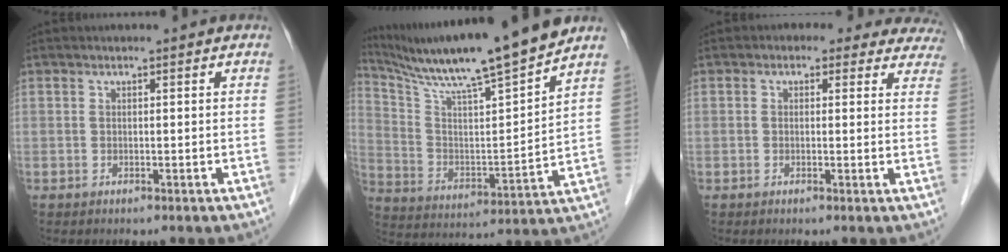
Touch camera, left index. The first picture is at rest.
{"total": 18.9, "force": [16.3, -0.9, 9.5], "torque": [-0.172, -0.008, 0.272]}
{"total": 9.5, "force": [8.0, 4.7, 2.3], "torque": [0.012, 0.013, 0.061]}